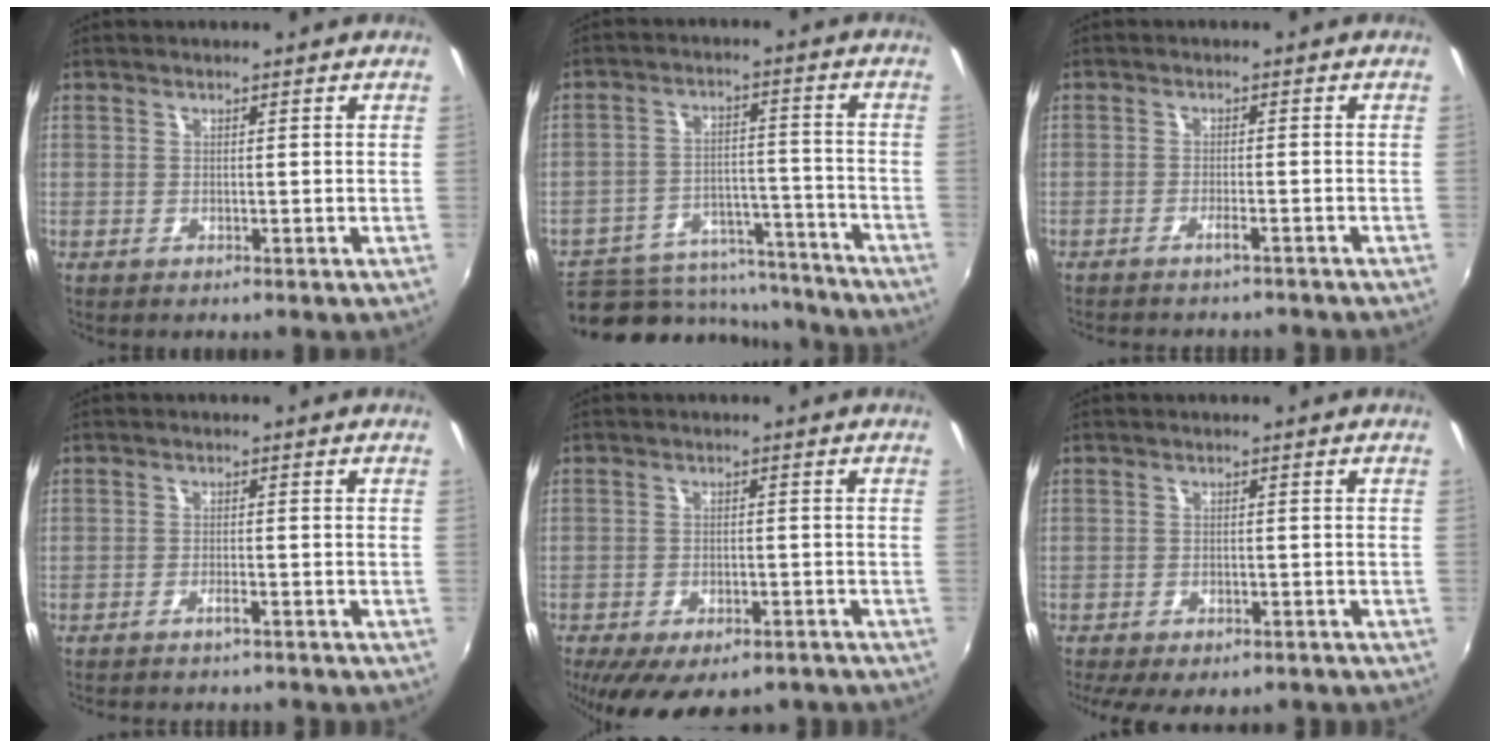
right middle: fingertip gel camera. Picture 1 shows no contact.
{"total": 15.0, "force": [-12.5, 7.3, 4.3], "torque": [-0.090, 0.026, -0.159]}
{"total": 3.7, "force": [-3.4, 0.5, 1.3], "torque": [-0.038, -0.008, -0.054]}
{"total": 5.3, "force": [-4.9, 1.0, 1.8], "torque": [-0.050, -0.011, -0.072]}
{"total": 15.5, "force": [-11.3, 6.4, 8.3], "torque": [-0.170, -0.040, -0.153]}
{"total": 10.0, "force": [-8.0, 3.5, 5.0], "torque": [-0.111, -0.035, -0.112]}